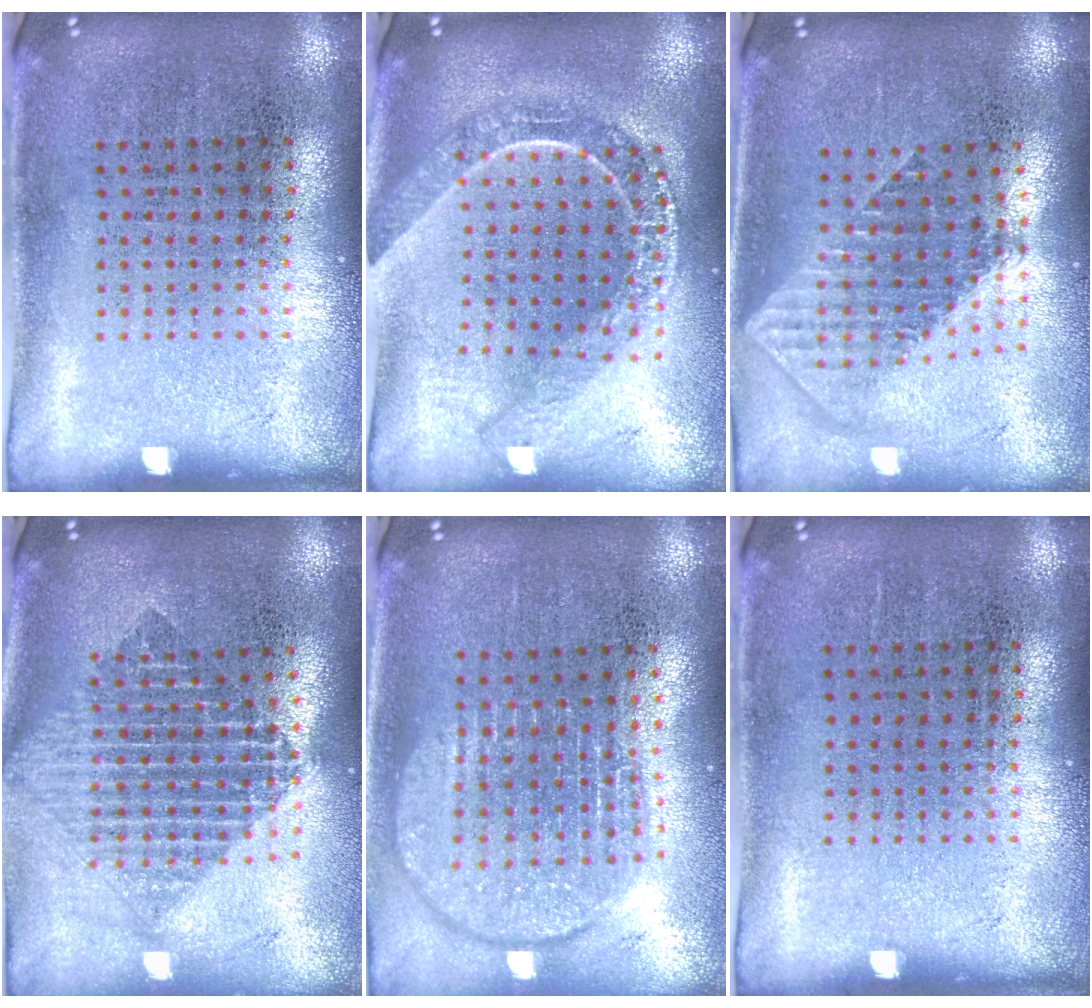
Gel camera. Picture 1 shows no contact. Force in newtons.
{"total": 2.2, "press": 1.9, "slide": 1.1}
{"total": 1.8, "press": 1.5, "slide": 1.0}
{"total": 2.0, "press": 1.7, "slide": 1.2}
{"total": 1.8, "press": 1.5, "slide": 1.0}
{"total": 0.0}